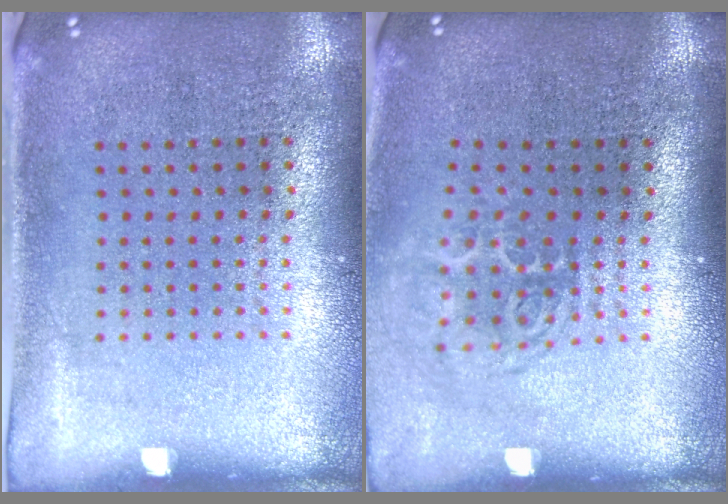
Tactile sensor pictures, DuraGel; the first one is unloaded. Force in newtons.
{"total": 1.8, "press": 1.2, "slide": 1.3}